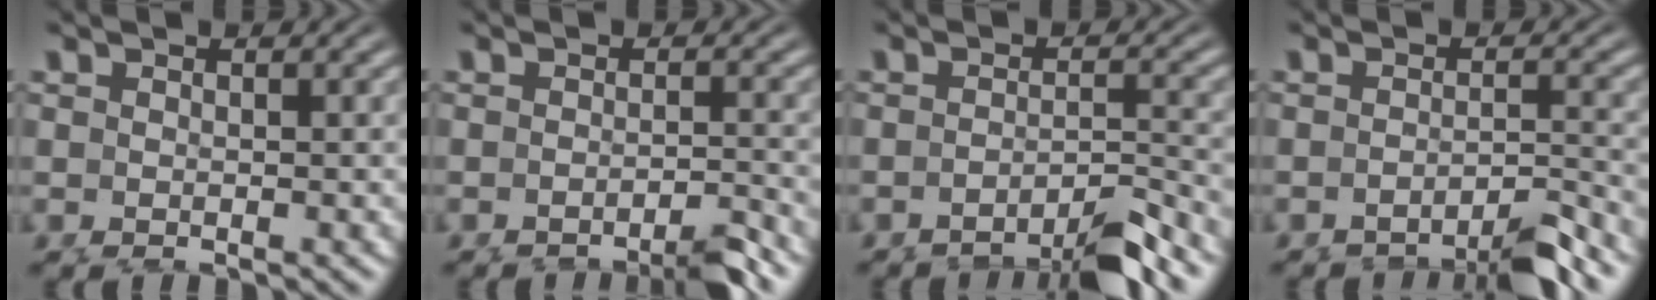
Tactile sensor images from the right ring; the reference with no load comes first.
{"total": 2.9, "force": [-2.4, -0.2, 1.5], "torque": [-0.012, 0.000, -0.039]}
{"total": 5.7, "force": [-4.6, 1.3, 3.0], "torque": [-0.029, -0.010, -0.069]}
{"total": 4.2, "force": [-3.6, 0.1, 2.0], "torque": [-0.012, -0.002, -0.057]}